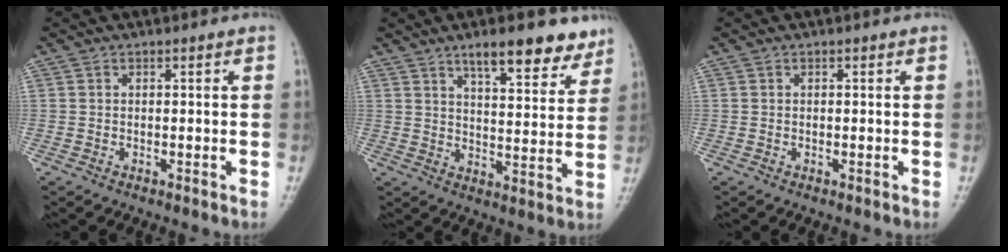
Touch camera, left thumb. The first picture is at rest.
{"total": 11.1, "force": [7.8, 3.7, 7.1], "torque": [-0.069, -0.045, 0.116]}
{"total": 0.0}